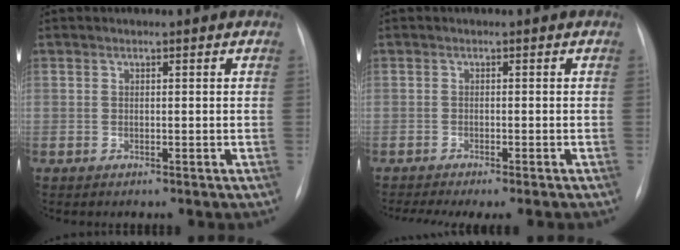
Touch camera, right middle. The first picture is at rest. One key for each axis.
{"total": 7.8, "fx": -6.5, "fy": 0.5, "fz": 4.2, "tx": -0.050, "ty": -0.007, "tz": -0.096}